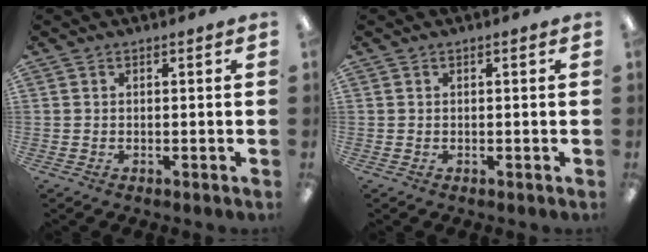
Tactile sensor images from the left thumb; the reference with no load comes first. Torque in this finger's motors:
{"motor_torque": [0.00, 0.00, -0.04, -0.03, 0.00]}